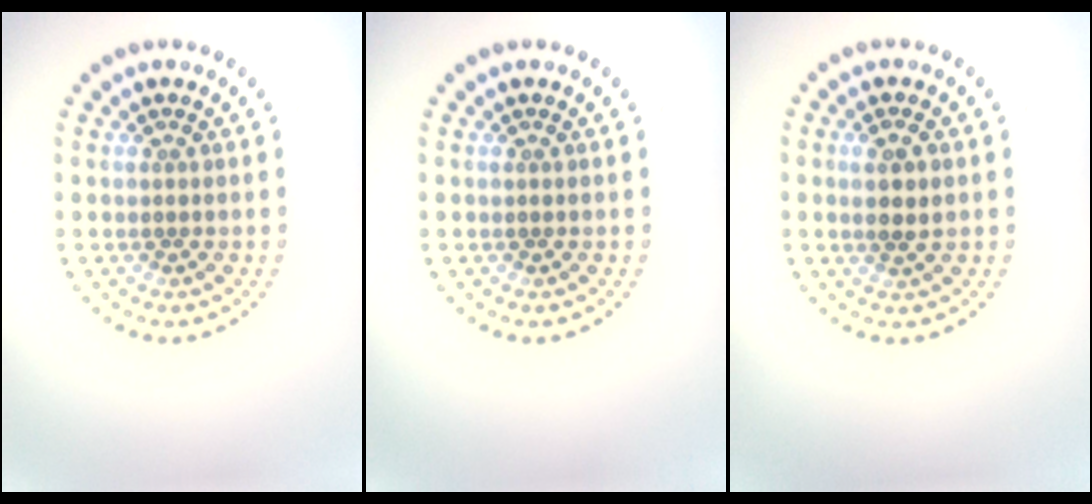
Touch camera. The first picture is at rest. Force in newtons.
{"total": 0.0}
{"total": 2.2, "press": 2.1, "slide": 0.6}